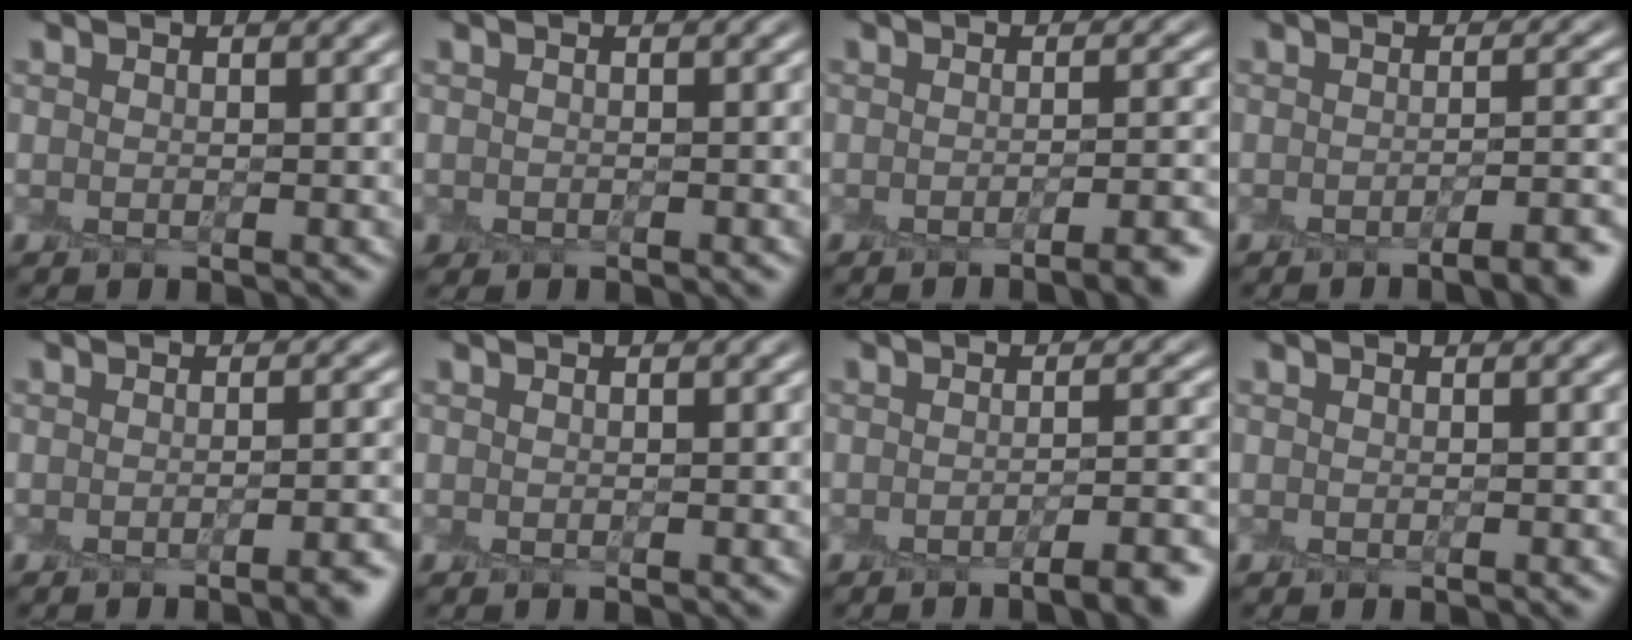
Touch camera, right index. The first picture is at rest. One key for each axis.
{"total": 0.6, "fx": -0.4, "fy": 0.4, "fz": 0.0, "tx": 0.000, "ty": -0.005, "tz": -0.006}
{"total": 4.3, "fx": -2.4, "fy": 1.2, "fz": 3.3, "tx": -0.028, "ty": 0.003, "tz": -0.035}
{"total": 4.2, "fx": -2.6, "fy": 1.0, "fz": 3.1, "tx": -0.030, "ty": 0.005, "tz": -0.041}
{"total": 3.2, "fx": -1.6, "fy": 0.9, "fz": 2.6, "tx": -0.019, "ty": 0.003, "tz": -0.028}
{"total": 0.0}
{"total": 4.7, "fx": -2.8, "fy": 1.2, "fz": 3.5, "tx": -0.036, "ty": 0.004, "tz": -0.043}
{"total": 0.0}